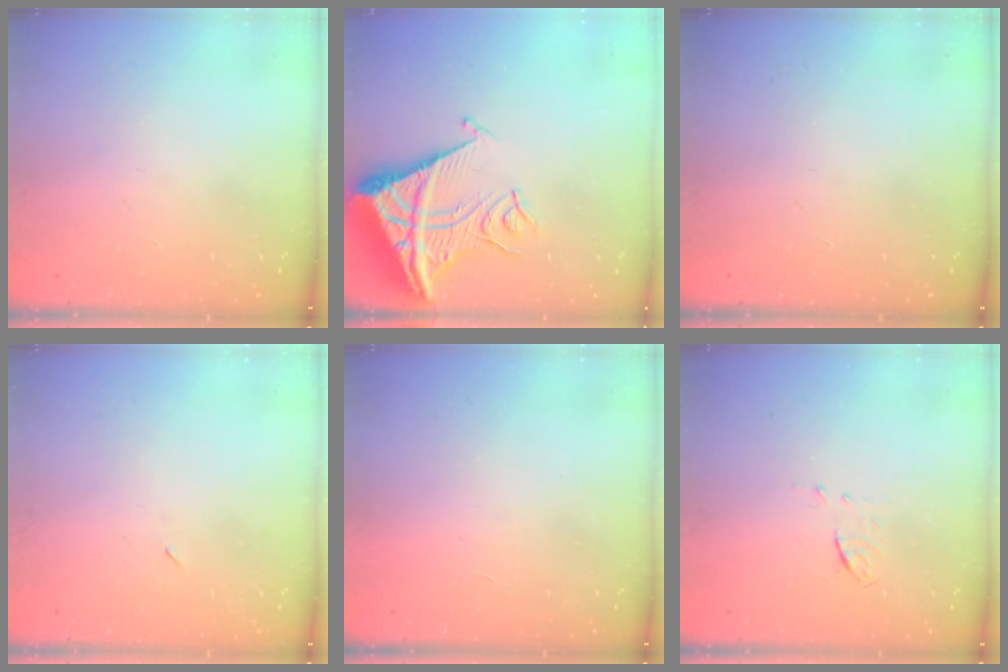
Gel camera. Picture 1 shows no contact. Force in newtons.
{"total": 16.6, "press": 16.4, "slide": 2.0}
{"total": 0.0}
{"total": 2.3, "press": 2.0, "slide": 1.2}
{"total": 1.6, "press": 1.6, "slide": 0.1}
{"total": 4.2, "press": 4.1, "slide": 0.9}